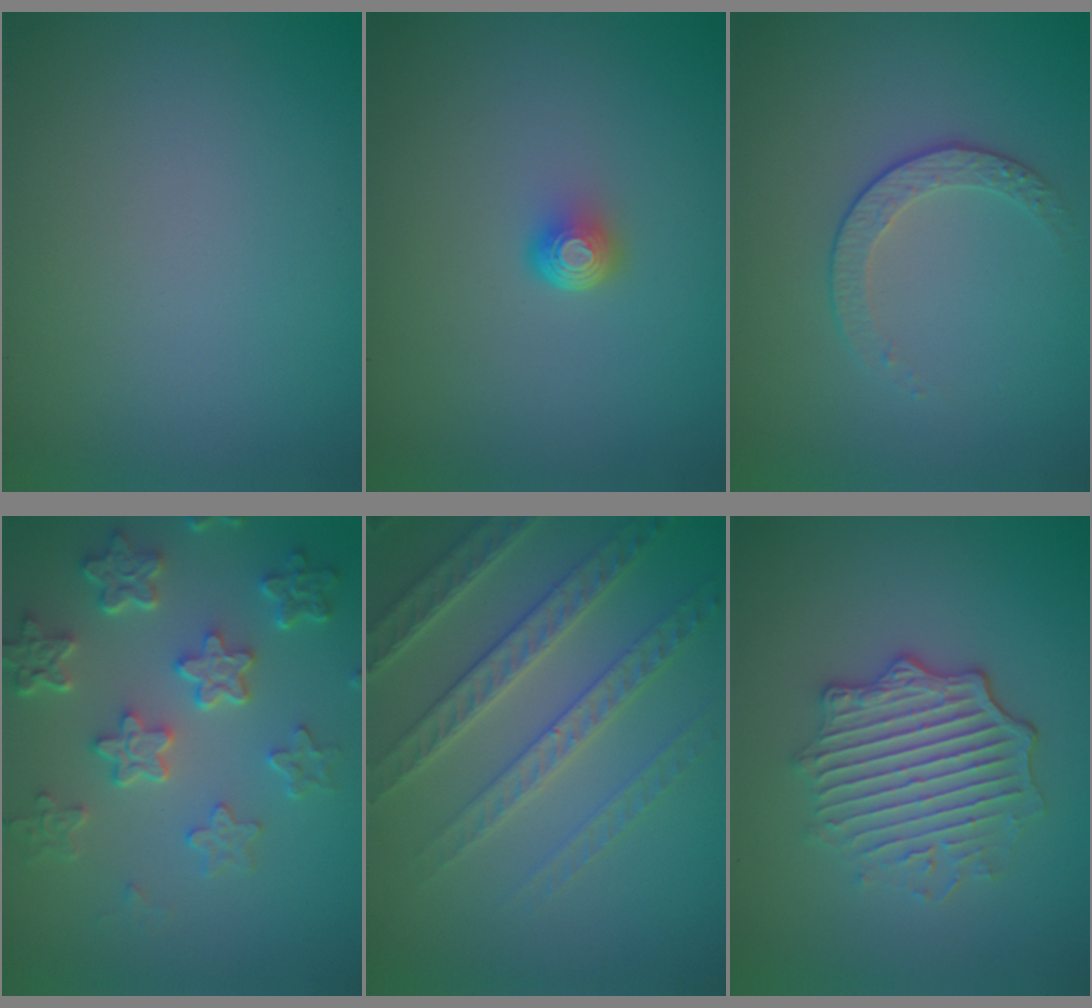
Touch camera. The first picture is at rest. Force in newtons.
{"total": 2.0, "press": 1.3, "slide": 1.6}
{"total": 1.8, "press": 1.3, "slide": 1.3}
{"total": 5.9, "press": 4.4, "slide": 3.8}
{"total": 5.8, "press": 4.8, "slide": 3.3}
{"total": 5.0, "press": 4.2, "slide": 2.8}